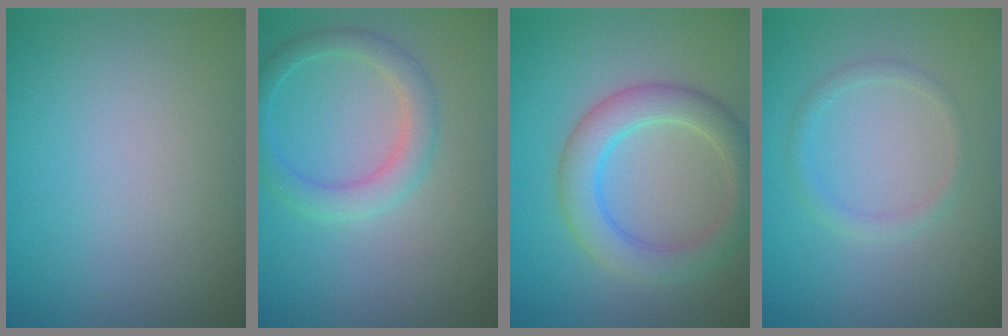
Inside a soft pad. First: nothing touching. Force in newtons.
{"total": 2.7, "press": 2.7, "slide": 0.2}
{"total": 4.5, "press": 4.5, "slide": 0.1}
{"total": 1.3, "press": 1.3, "slide": 0.1}